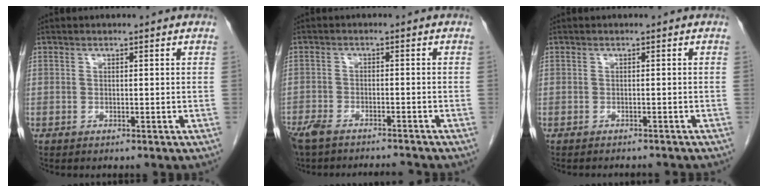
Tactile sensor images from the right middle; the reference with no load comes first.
{"total": 8.4, "force": [-7.6, 1.3, 3.3], "torque": [-0.058, -0.007, -0.123]}
{"total": 4.8, "force": [-4.5, 0.8, 1.4], "torque": [-0.014, -0.007, -0.050]}